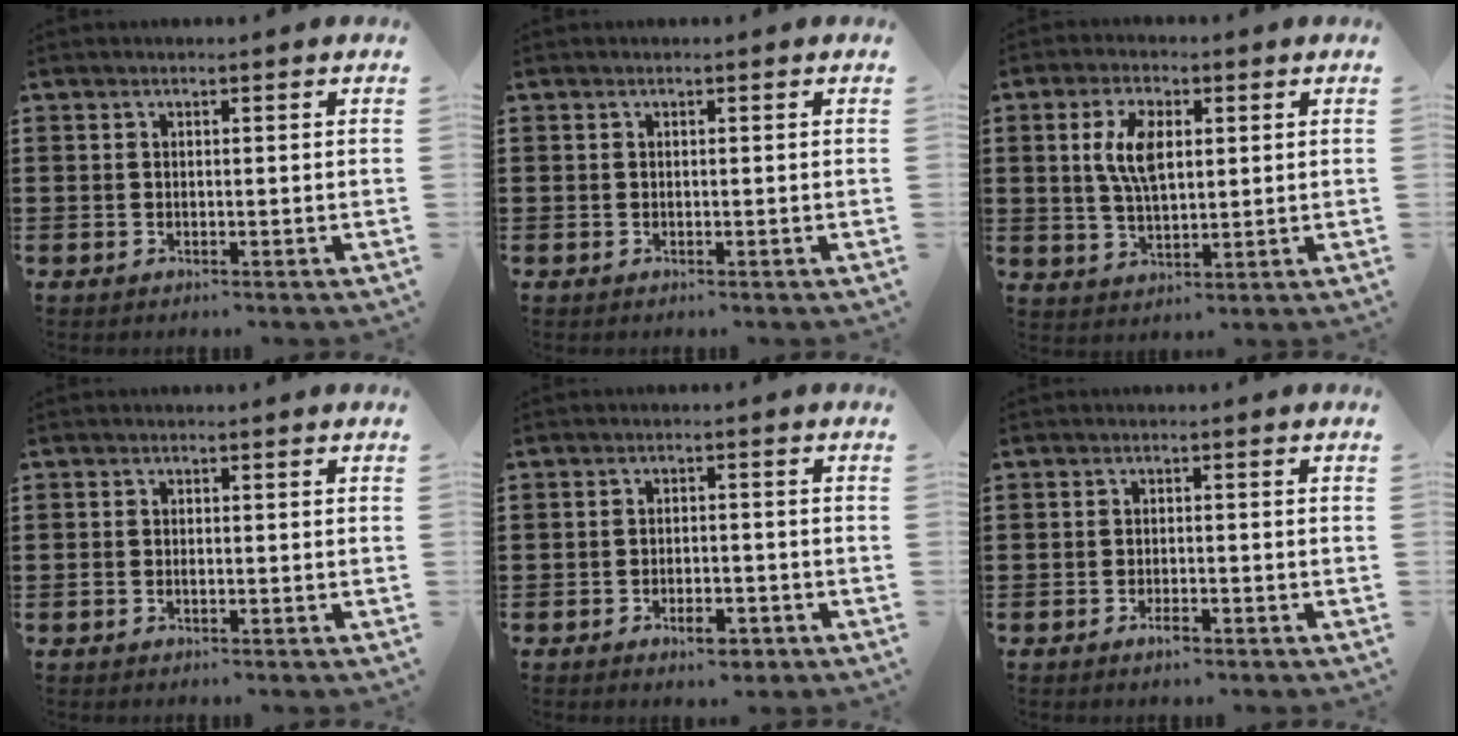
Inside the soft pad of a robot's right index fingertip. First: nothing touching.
{"total": 0.0}
{"total": 7.1, "force": [1.6, 3.4, 6.0], "torque": [-0.132, 0.009, 0.023]}
{"total": 0.9, "force": [-0.4, 0.4, 0.6], "torque": [-0.013, -0.003, -0.006]}
{"total": 3.6, "force": [-2.3, 1.5, 2.3], "torque": [-0.039, 0.007, -0.043]}
{"total": 1.9, "force": [-1.2, 0.7, 1.3], "torque": [-0.024, 0.000, -0.021]}